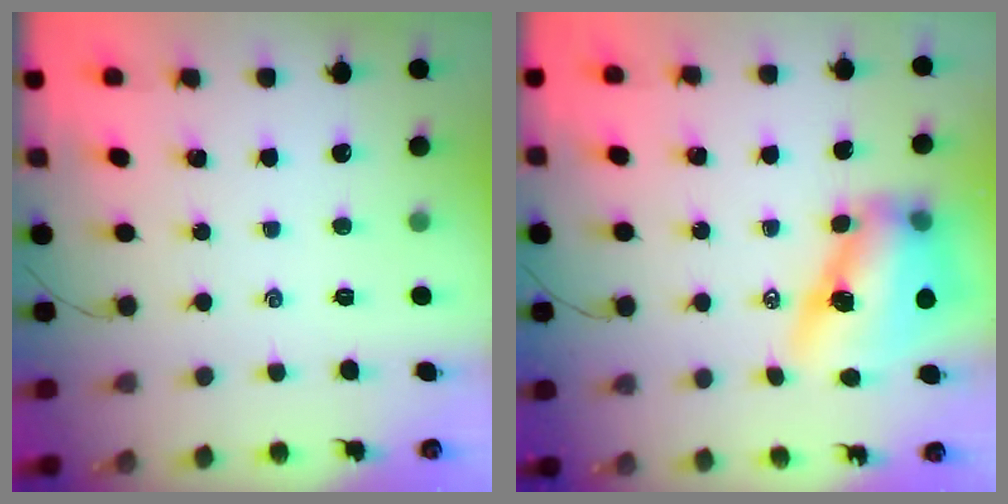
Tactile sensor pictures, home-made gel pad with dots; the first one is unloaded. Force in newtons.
{"total": 12.8, "press": 12.4, "slide": 3.5}